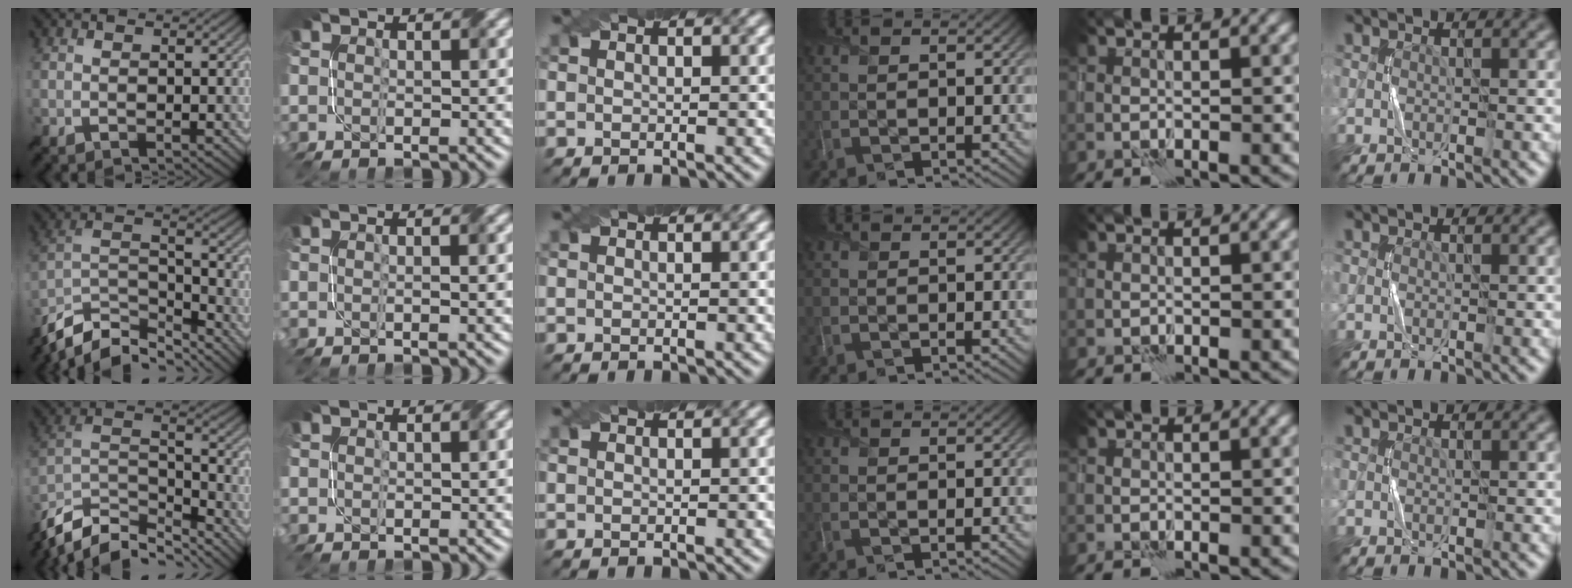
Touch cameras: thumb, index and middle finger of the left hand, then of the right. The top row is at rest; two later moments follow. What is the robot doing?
{"motion": "twist", "object": "screw"}